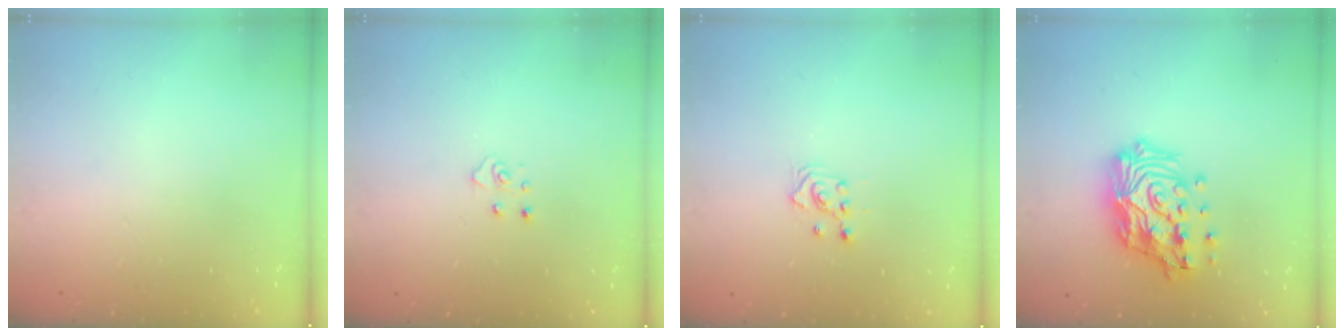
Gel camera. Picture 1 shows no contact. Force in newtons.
{"total": 4.1, "press": 4.0, "slide": 0.5}
{"total": 2.6, "press": 2.4, "slide": 1.0}
{"total": 20.6, "press": 20.5, "slide": 2.7}